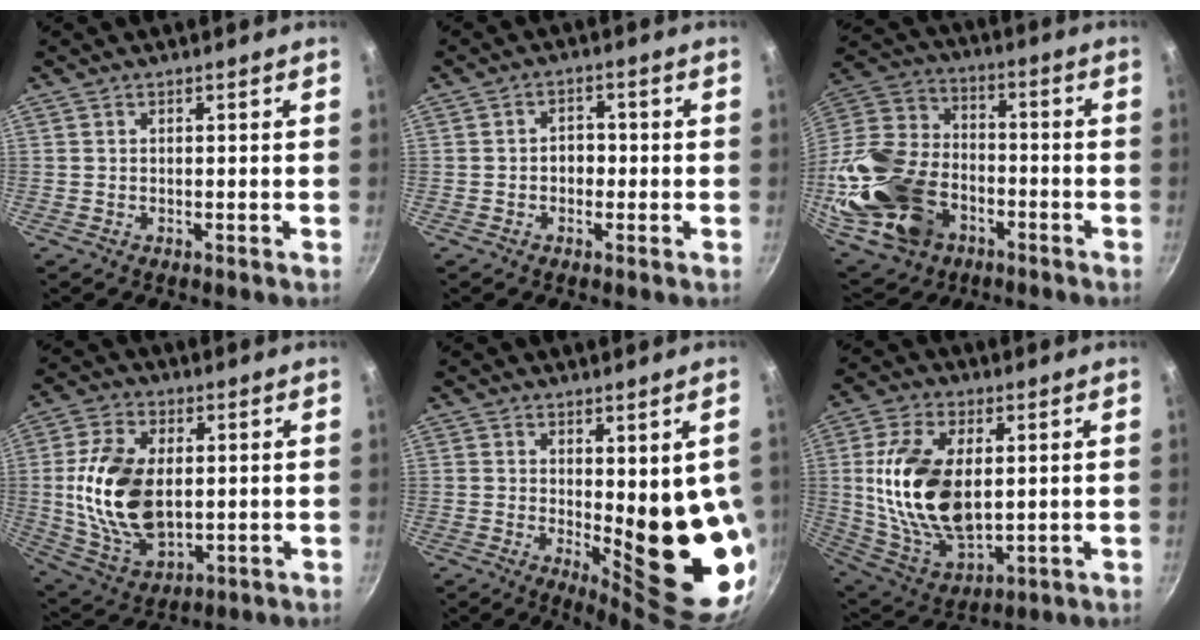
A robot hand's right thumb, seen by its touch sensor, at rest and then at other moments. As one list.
[{"total": 3.4, "force": [-0.5, 2.6, 2.1], "torque": [-0.010, 0.013, -0.010]}, {"total": 25.5, "force": [-7.8, 18.0, 16.3], "torque": [-0.326, 0.039, -0.132]}, {"total": 17.0, "force": [1.0, 10.4, 13.4], "torque": [-0.242, -0.005, 0.026]}, {"total": 15.7, "force": [0.2, 5.1, 14.8], "torque": [-0.154, -0.040, 0.018]}, {"total": 19.5, "force": [2.2, 11.1, 15.8], "torque": [-0.290, -0.010, 0.052]}]